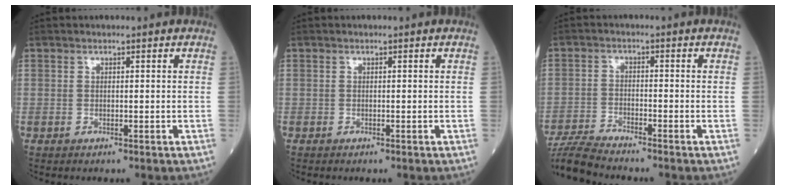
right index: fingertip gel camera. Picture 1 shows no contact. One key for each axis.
{"total": 0.0}
{"total": 7.2, "fx": -6.9, "fy": -0.5, "fz": 2.0, "tx": -0.042, "ty": -0.016, "tz": -0.127}